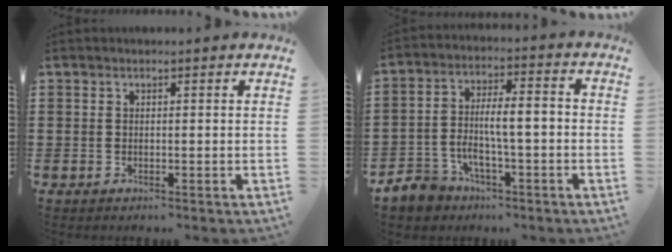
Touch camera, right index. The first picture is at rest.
{"total": 7.1, "force": [-2.7, 3.5, 5.5], "torque": [-0.122, 0.005, -0.056]}